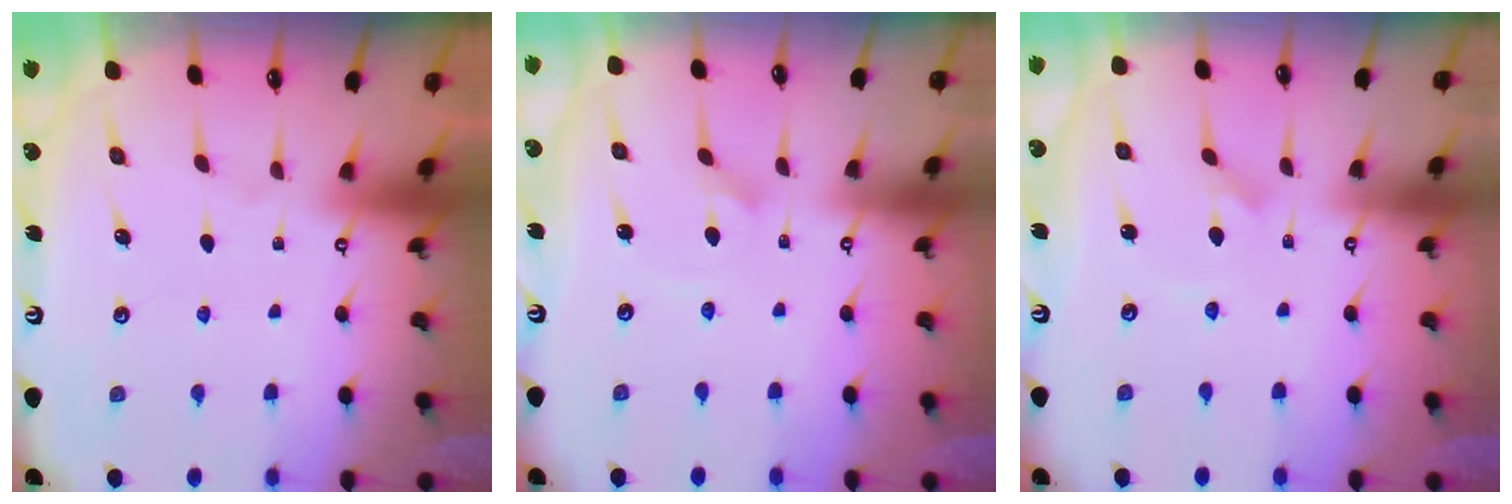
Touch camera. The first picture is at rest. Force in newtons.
{"total": 1.0, "press": 1.0, "slide": 0.0}
{"total": 2.5, "press": 2.5, "slide": 0.1}